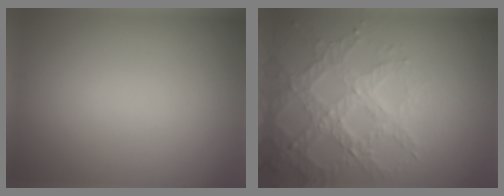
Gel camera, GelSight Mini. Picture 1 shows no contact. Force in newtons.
{"total": 4.0, "press": 3.8, "slide": 1.0}